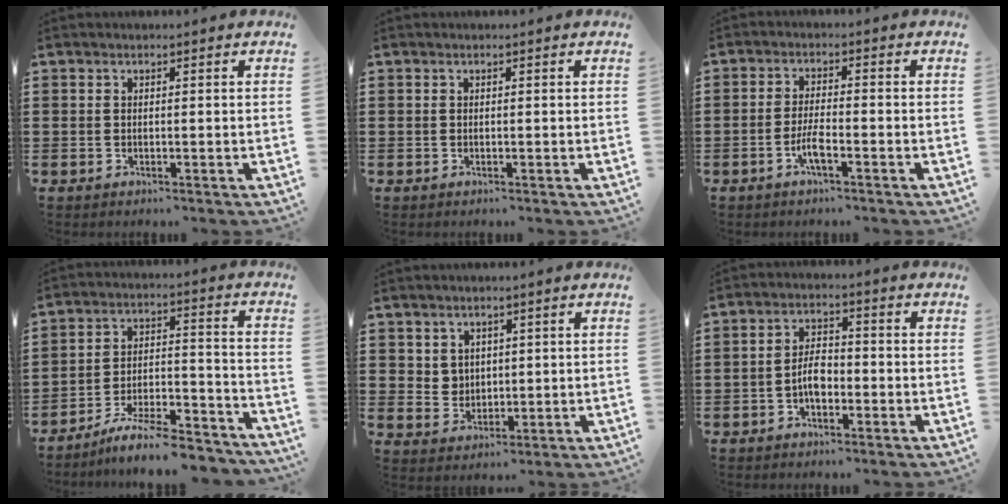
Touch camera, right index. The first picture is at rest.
{"total": 0.0}
{"total": 3.8, "force": [-1.8, 0.7, 3.3], "torque": [-0.077, -0.006, -0.038]}
{"total": 8.3, "force": [-7.5, 0.7, 3.5], "torque": [-0.049, 0.011, -0.143]}
{"total": 3.4, "force": [2.0, 2.7, 0.5], "torque": [-0.022, 0.008, 0.037]}
{"total": 4.1, "force": [-1.4, 2.1, 3.2], "torque": [-0.073, 0.001, -0.030]}